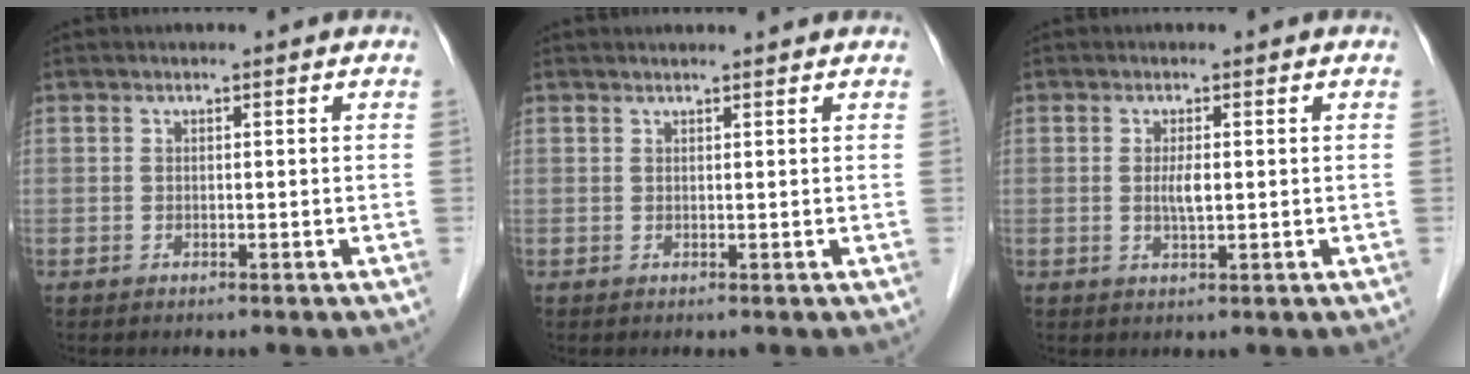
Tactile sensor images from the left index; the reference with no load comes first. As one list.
[{"total": 2.7, "force": [2.6, 0.1, 0.6], "torque": [-0.010, 0.017, 0.033]}, {"total": 2.1, "force": [0.2, 0.4, 2.0], "torque": [-0.043, -0.003, 0.004]}]